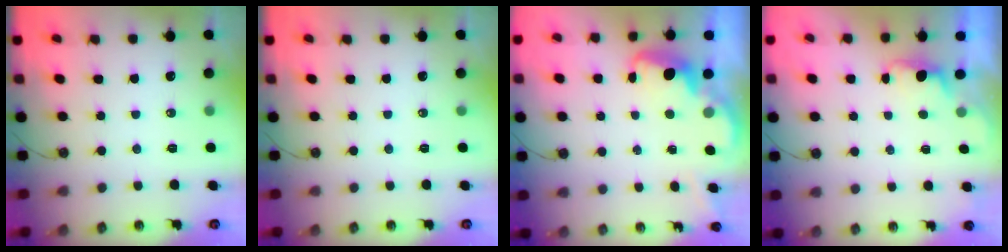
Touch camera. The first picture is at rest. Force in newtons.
{"total": 0.0}
{"total": 2.9, "press": 2.8, "slide": 0.8}
{"total": 0.8, "press": 0.2, "slide": 0.7}